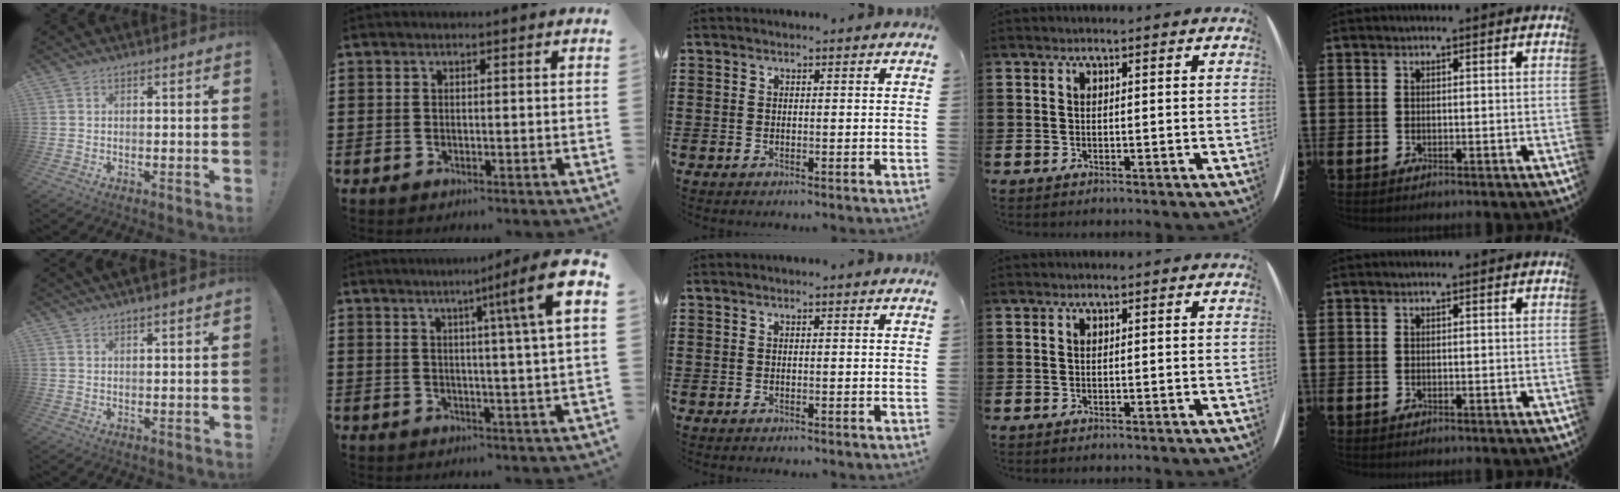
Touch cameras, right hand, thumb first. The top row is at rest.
{"thumb": {"total": 2.3, "force": [2.1, -0.3, 0.9], "torque": [-0.012, -0.013, 0.036]}, "index": {"total": 10.1, "force": [3.8, -1.0, 9.3], "torque": [-0.157, -0.021, 0.051]}}